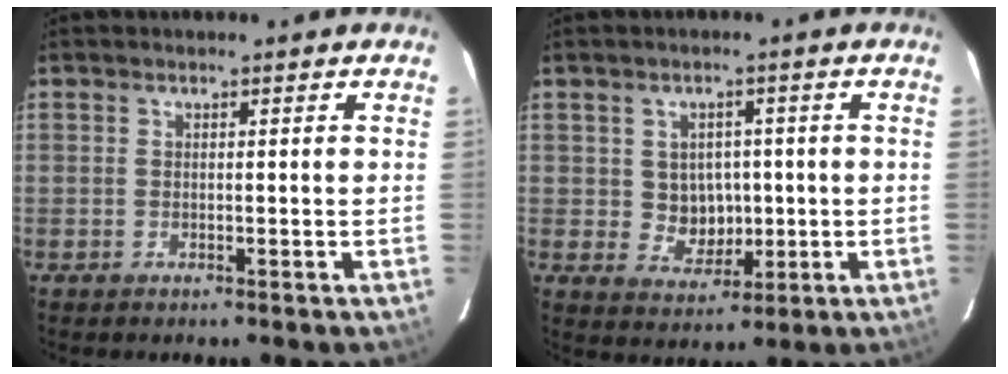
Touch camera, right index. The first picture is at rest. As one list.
[{"total": 5.8, "force": [0.1, 5.3, 2.2], "torque": [-0.040, 0.007, 0.015]}]